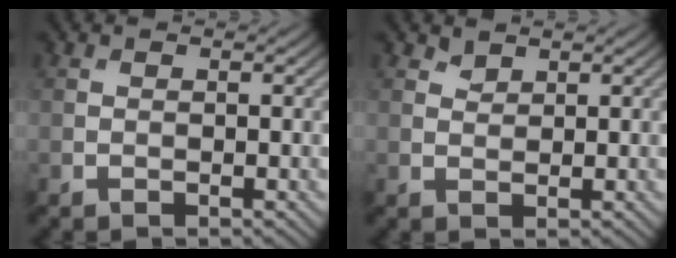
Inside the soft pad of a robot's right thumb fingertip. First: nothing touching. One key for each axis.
{"total": 1.2, "fx": 1.1, "fy": 0.5, "fz": 0.3, "tx": -0.006, "ty": -0.003, "tz": 0.024}